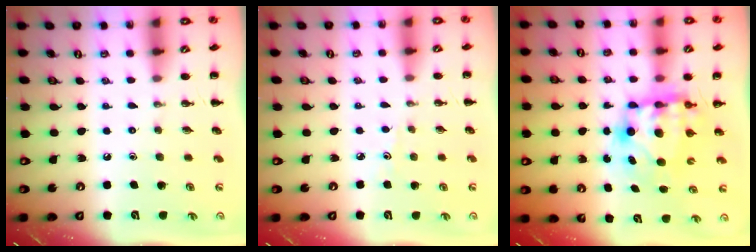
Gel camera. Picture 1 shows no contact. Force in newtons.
{"total": 2.5, "press": 2.4, "slide": 0.8}
{"total": 10.0, "press": 9.8, "slide": 1.9}